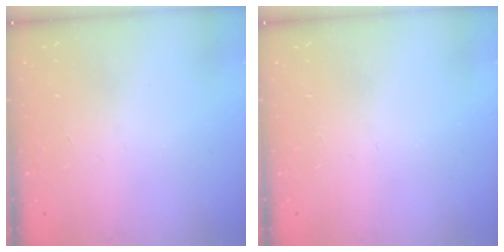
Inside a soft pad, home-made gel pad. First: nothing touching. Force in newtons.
{"total": 0.0}